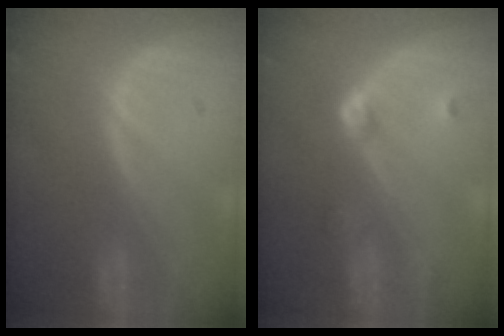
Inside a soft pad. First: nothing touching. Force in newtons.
{"total": 3.9, "press": 3.6, "slide": 1.4}